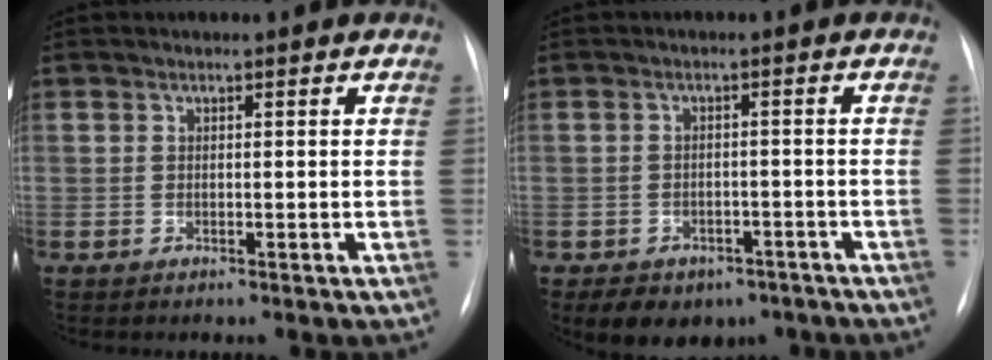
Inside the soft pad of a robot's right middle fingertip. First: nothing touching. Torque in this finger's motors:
{"motor_torque": [0.17, -0.15, 0.08, 0.03]}